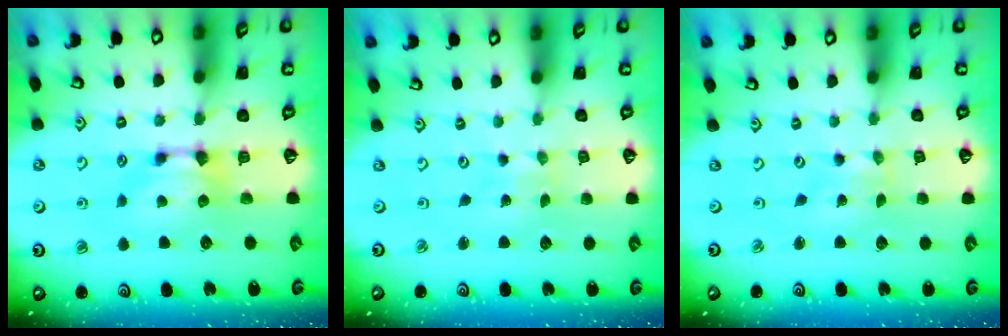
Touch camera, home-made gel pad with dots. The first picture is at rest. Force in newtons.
{"total": 5.5, "press": 5.5, "slide": 0.3}
{"total": 5.1, "press": 5.0, "slide": 0.9}